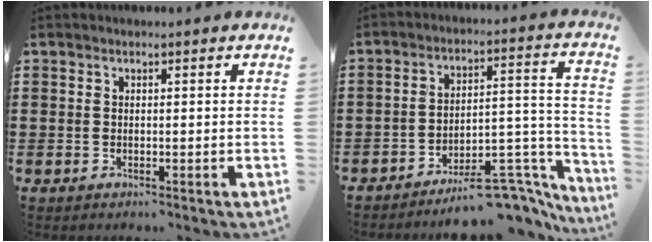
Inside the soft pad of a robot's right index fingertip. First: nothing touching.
{"total": 9.0, "force": [-7.6, 2.5, 4.3], "torque": [-0.039, 0.022, -0.142]}